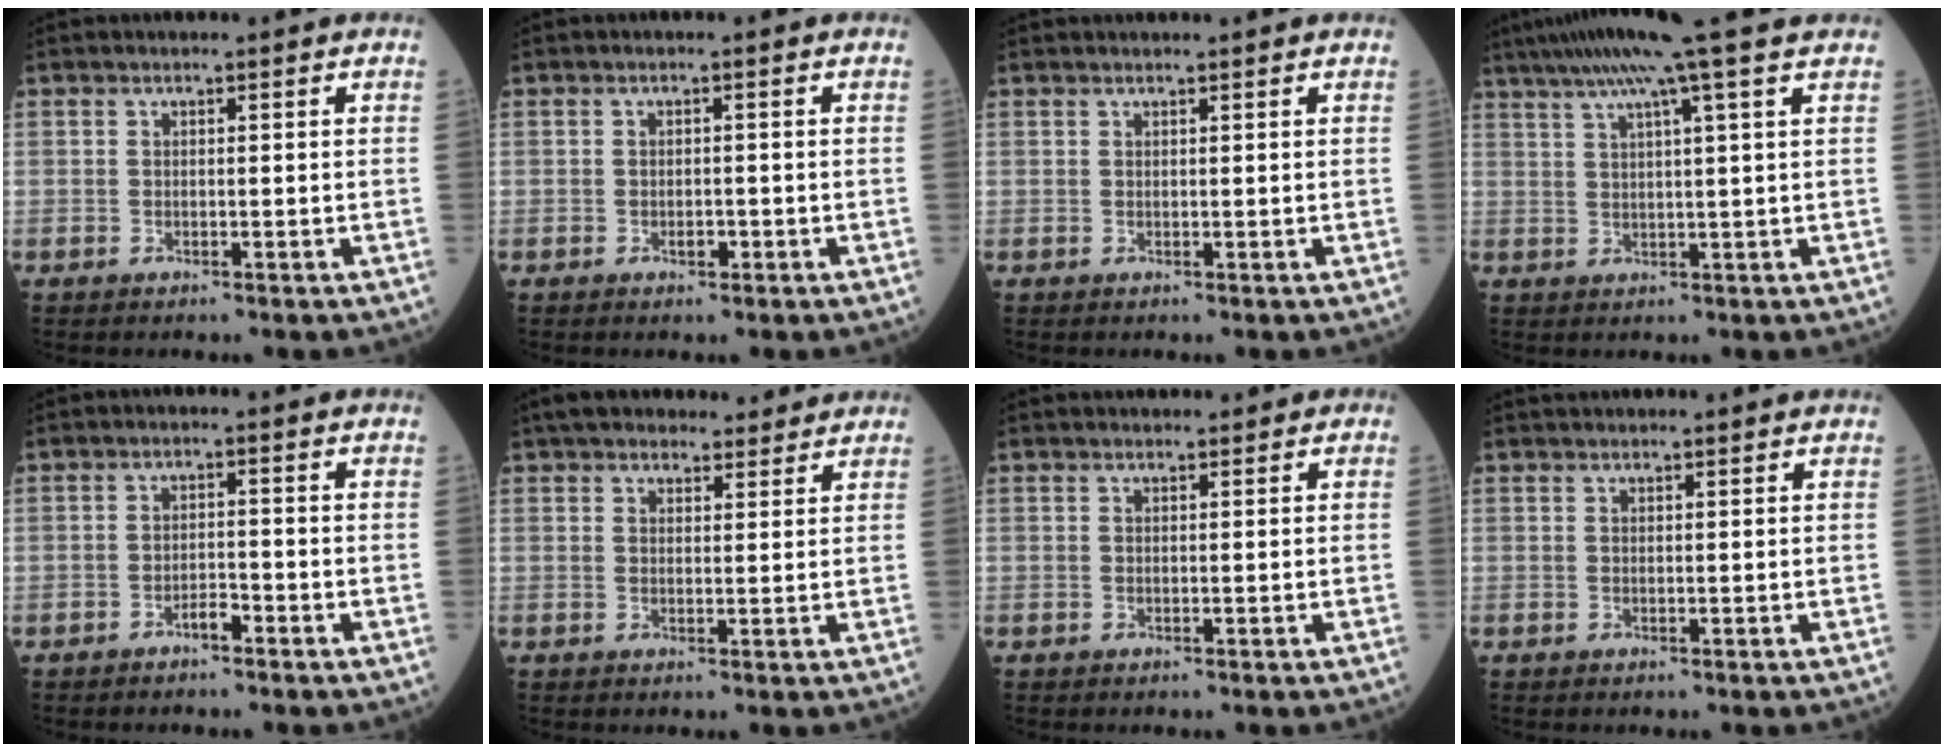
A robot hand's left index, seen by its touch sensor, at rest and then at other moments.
{"total": 1.2, "force": [-0.6, 0.7, 0.8], "torque": [-0.015, 0.001, -0.008]}
{"total": 1.0, "force": [0.9, -0.2, 0.3], "torque": [-0.009, 0.011, 0.021]}
{"total": 11.0, "force": [8.1, -1.9, 7.2], "torque": [-0.122, 0.027, 0.112]}
{"total": 1.9, "force": [-1.6, 0.4, 1.1], "torque": [-0.018, 0.002, -0.028]}
{"total": 10.5, "force": [9.3, 3.3, 3.7], "torque": [-0.041, 0.031, 0.132]}
{"total": 1.1, "force": [0.8, 0.6, 0.4], "torque": [-0.006, 0.013, 0.009]}
{"total": 2.0, "force": [2.0, -0.1, 0.6], "torque": [-0.006, 0.023, 0.033]}